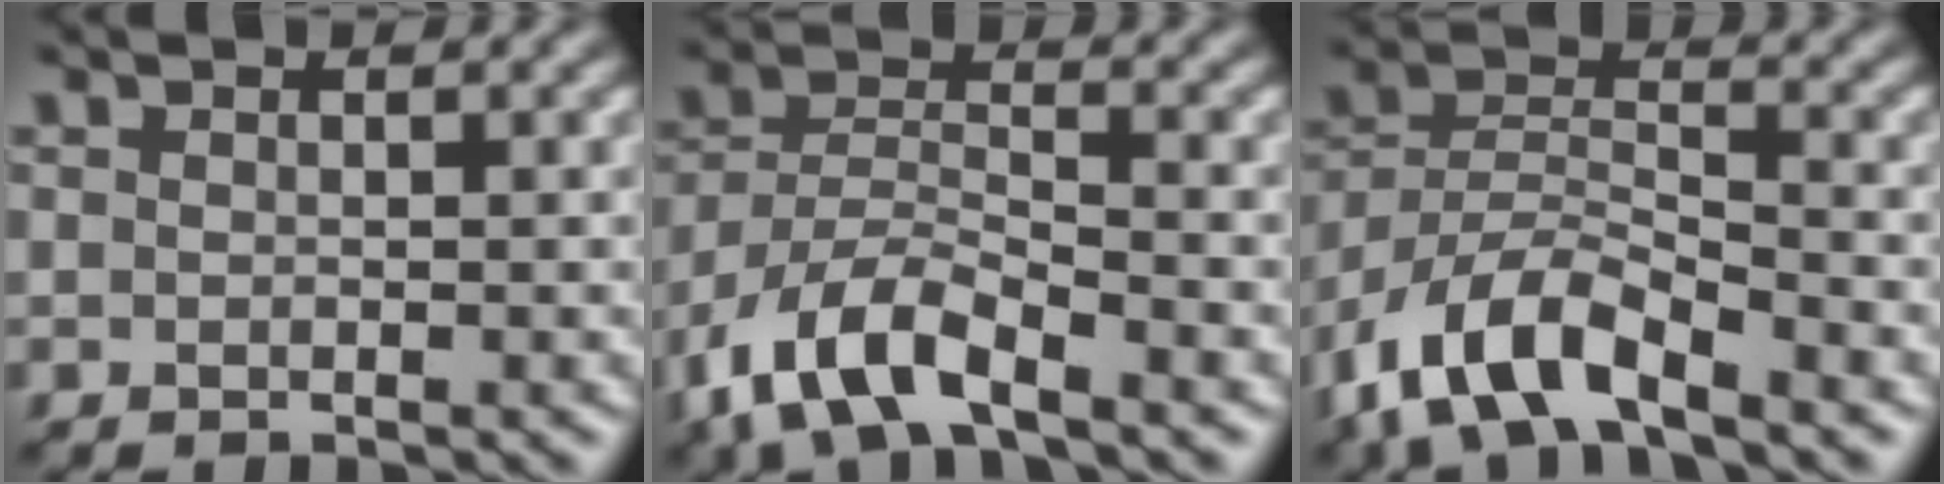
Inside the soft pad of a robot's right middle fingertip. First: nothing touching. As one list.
[{"total": 7.3, "force": [-4.8, 2.8, 4.7], "torque": [-0.092, -0.001, -0.099]}, {"total": 8.0, "force": [-5.6, 2.9, 5.0], "torque": [-0.092, 0.001, -0.114]}]